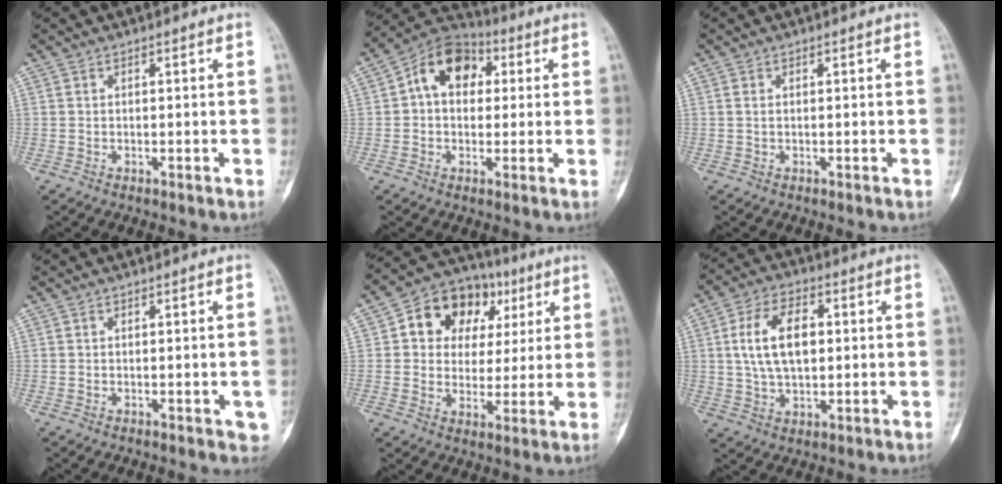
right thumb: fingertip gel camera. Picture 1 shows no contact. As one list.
[{"total": 11.9, "force": [2.5, 8.6, 7.8], "torque": [-0.096, 0.025, 0.027]}, {"total": 0.5, "force": [0.1, 0.3, 0.4], "torque": [-0.012, -0.001, 0.001]}, {"total": 2.5, "force": [-0.4, 1.3, 2.1], "torque": [-0.003, 0.000, -0.003]}, {"total": 15.3, "force": [5.1, 11.8, 8.3], "torque": [-0.074, 0.014, 0.078]}, {"total": 11.5, "force": [1.6, 6.7, 9.2], "torque": [-0.152, 0.007, 0.031]}]